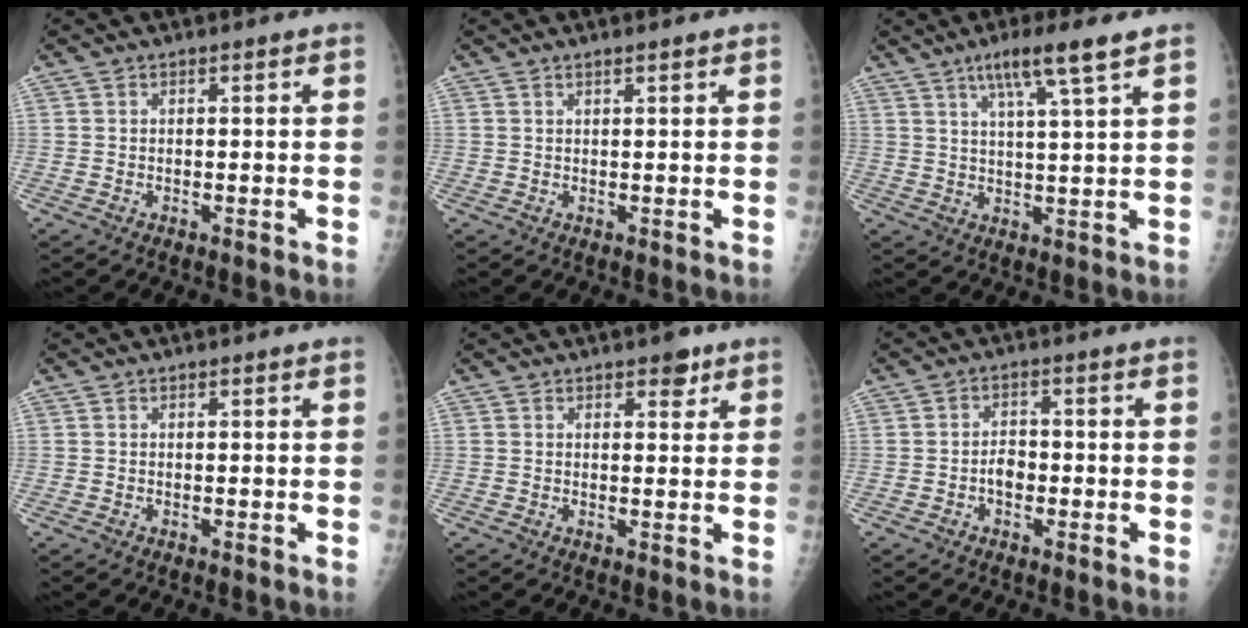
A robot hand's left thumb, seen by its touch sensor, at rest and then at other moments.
{"total": 1.0, "force": [0.7, 0.0, 0.7], "torque": [-0.011, -0.001, 0.013]}
{"total": 8.3, "force": [4.9, -0.2, 6.6], "torque": [-0.121, -0.018, 0.088]}
{"total": 0.0}
{"total": 2.8, "force": [1.8, 1.5, 1.6], "torque": [-0.003, -0.007, 0.022]}
{"total": 3.3, "force": [-1.1, 2.3, 2.1], "torque": [-0.021, 0.014, -0.024]}